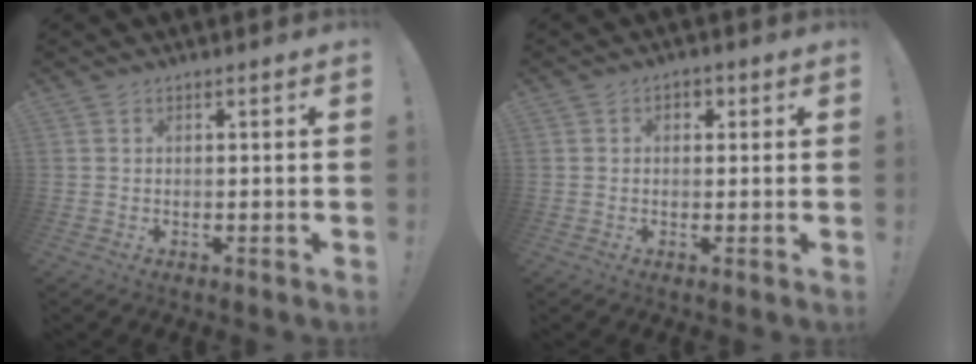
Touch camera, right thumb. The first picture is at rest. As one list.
[{"total": 2.7, "force": [0.4, 2.0, 1.7], "torque": [-0.021, 0.004, 0.005]}]